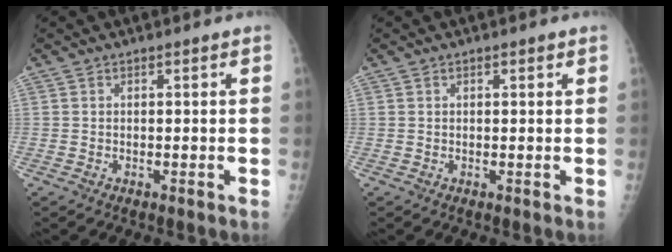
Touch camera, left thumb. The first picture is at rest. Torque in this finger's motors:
{"motor_torque": [-0.20, -0.04, -0.19, -0.25, 0.04]}